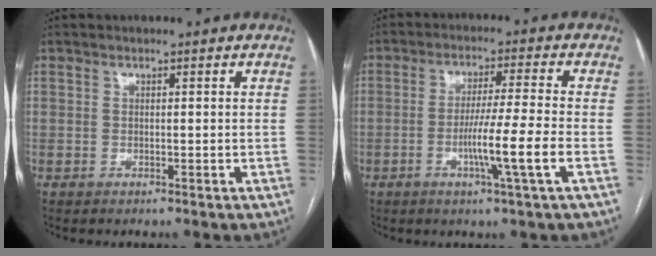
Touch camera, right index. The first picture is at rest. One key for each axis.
{"total": 8.3, "fx": -2.5, "fy": -1.5, "fz": 7.8, "tx": -0.139, "ty": -0.013, "tz": -0.048}